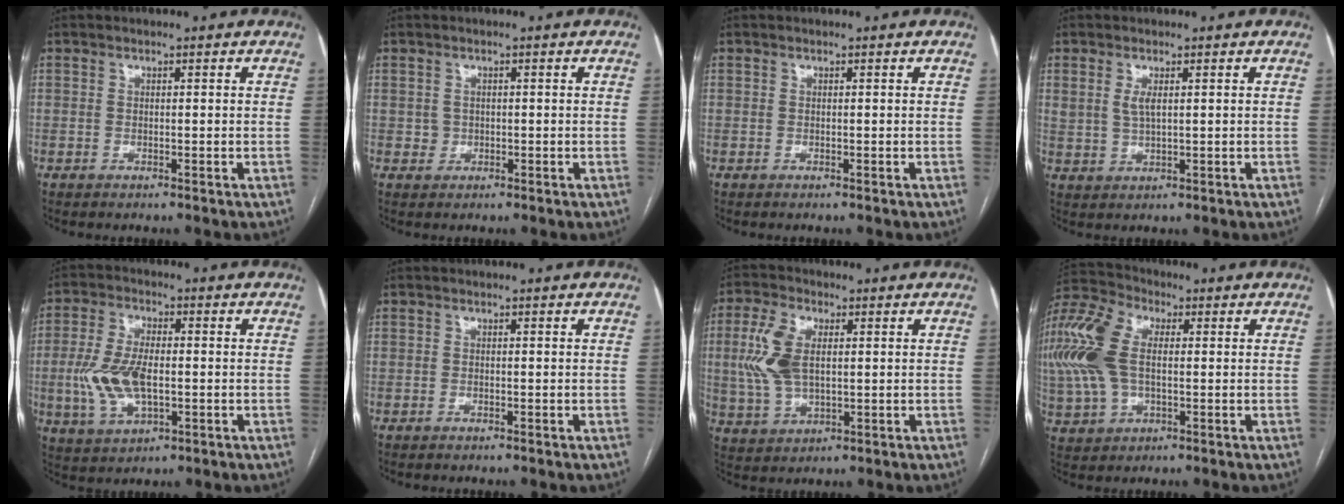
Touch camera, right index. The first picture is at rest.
{"total": 1.3, "force": [0.2, 1.3, 0.1], "torque": [-0.003, 0.004, 0.007]}
{"total": 0.0}
{"total": 2.7, "force": [1.2, 1.1, 2.2], "torque": [-0.051, 0.002, 0.028]}
{"total": 9.6, "force": [-1.2, 4.3, 8.5], "torque": [-0.190, 0.005, -0.018]}
{"total": 0.0}
{"total": 8.6, "force": [1.5, 4.4, 7.3], "torque": [-0.183, 0.013, 0.034]}
{"total": 18.7, "force": [1.7, 11.3, 14.8], "torque": [-0.395, 0.022, 0.034]}